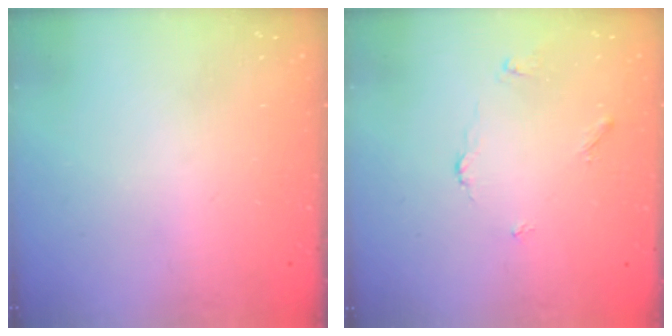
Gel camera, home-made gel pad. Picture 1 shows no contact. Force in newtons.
{"total": 4.0, "press": 3.9, "slide": 0.6}